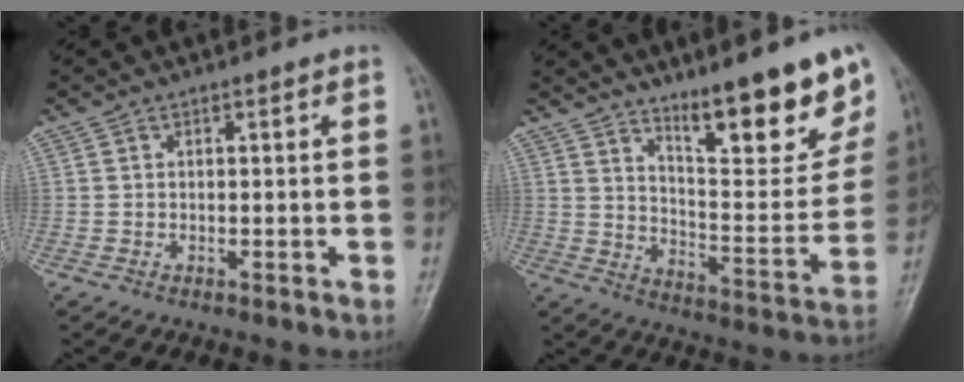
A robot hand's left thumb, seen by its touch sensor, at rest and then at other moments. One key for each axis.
{"total": 17.4, "fx": 11.9, "fy": 4.3, "fz": 11.9, "tx": -0.126, "ty": -0.086, "tz": 0.192}